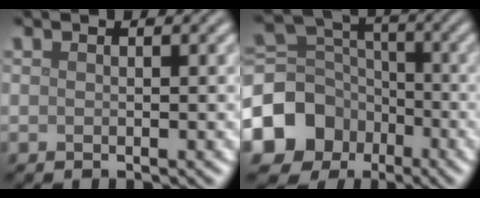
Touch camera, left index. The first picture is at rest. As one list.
[{"total": 9.8, "force": [-4.6, 8.0, 3.2], "torque": [-0.096, -0.002, -0.099]}]